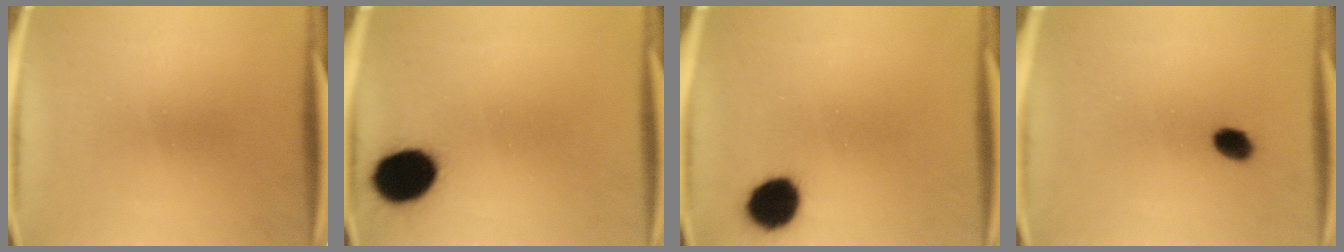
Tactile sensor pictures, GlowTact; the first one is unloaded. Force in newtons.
{"total": 13.8}
{"total": 9.2}
{"total": 3.0}